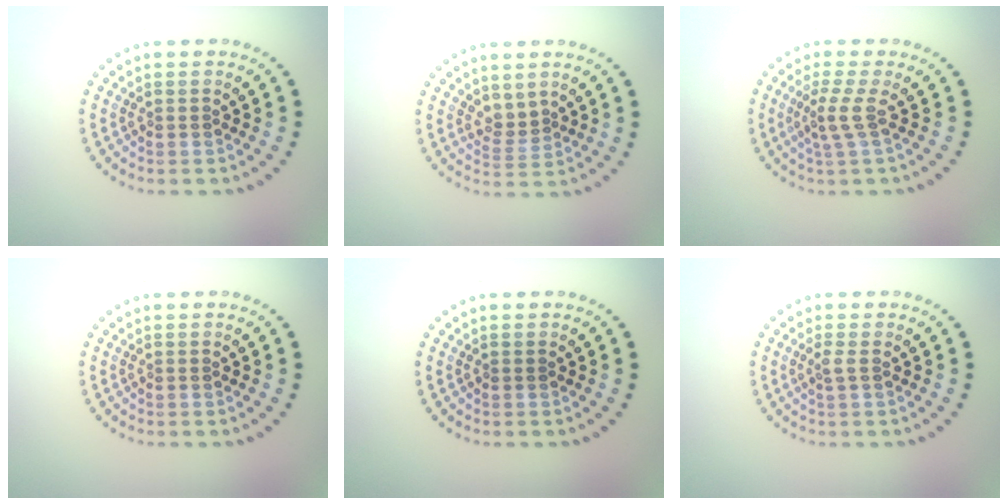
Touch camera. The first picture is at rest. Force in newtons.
{"total": 1.7, "press": 1.1, "slide": 1.3}
{"total": 2.2, "press": 1.6, "slide": 1.5}
{"total": 0.0}
{"total": 0.0}
{"total": 0.9, "press": 0.7, "slide": 0.6}